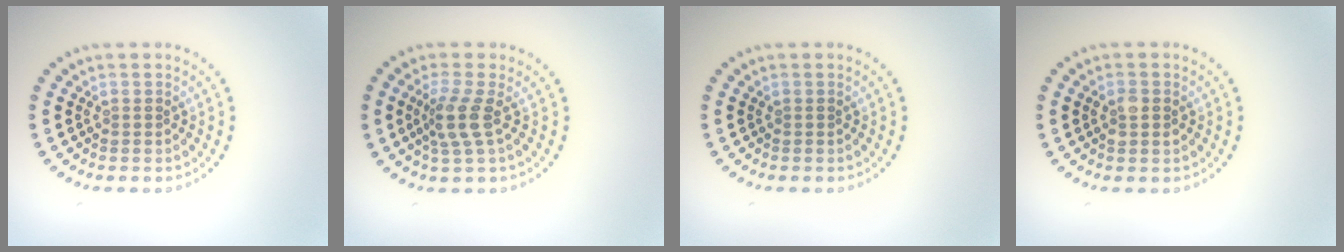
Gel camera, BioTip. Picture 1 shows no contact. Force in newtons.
{"total": 2.7, "press": 2.1, "slide": 1.7}
{"total": 0.0}
{"total": 1.5, "press": 1.4, "slide": 0.2}